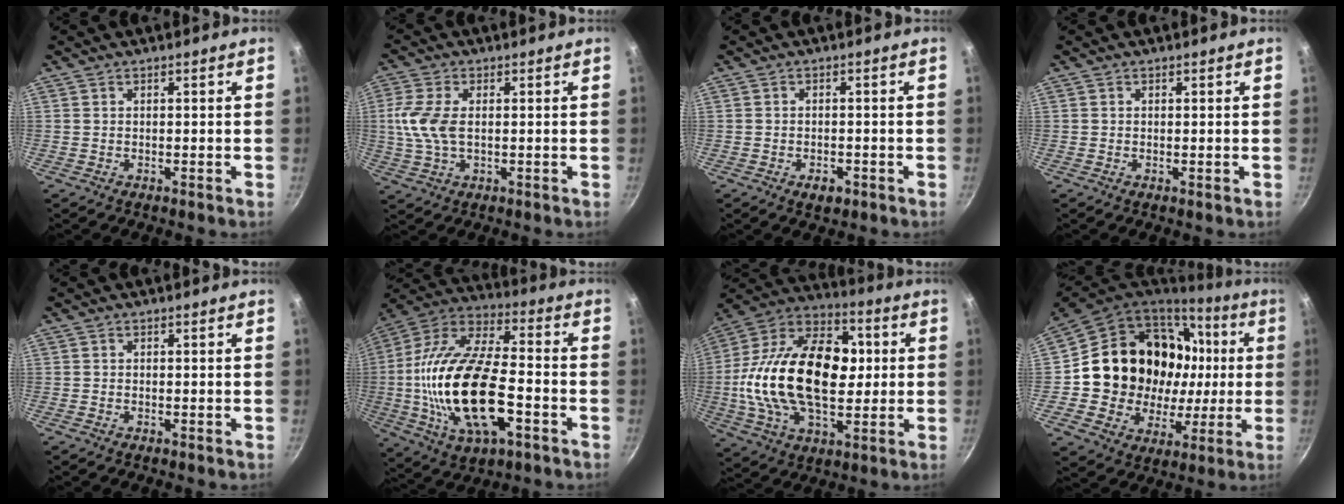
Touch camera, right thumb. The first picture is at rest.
{"total": 8.2, "force": [0.5, 4.6, 6.8], "torque": [-0.145, 0.003, 0.004]}
{"total": 3.0, "force": [-1.5, 1.8, 1.8], "torque": [-0.025, 0.010, -0.020]}
{"total": 0.0}
{"total": 0.0}
{"total": 25.7, "force": [-5.1, 12.1, 22.1], "torque": [-0.431, 0.027, -0.097]}
{"total": 28.3, "force": [0.9, 17.1, 22.5], "torque": [-0.382, 0.030, 0.002]}
{"total": 22.8, "force": [2.7, 18.9, 12.4], "torque": [-0.185, 0.030, 0.062]}